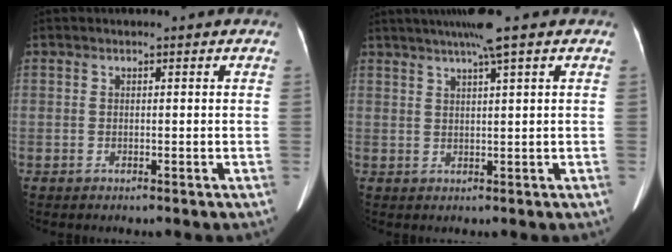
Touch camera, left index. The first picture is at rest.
{"total": 5.8, "force": [3.9, -1.1, 4.1], "torque": [-0.069, 0.018, 0.066]}